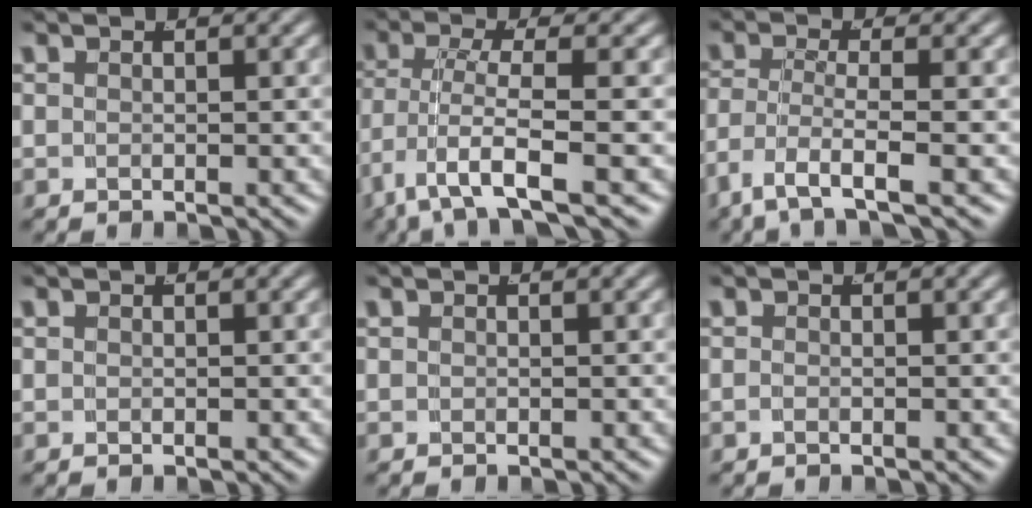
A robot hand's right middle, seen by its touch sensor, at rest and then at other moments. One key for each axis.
{"total": 5.0, "fx": -2.7, "fy": 1.4, "fz": 4.0, "tx": -0.102, "ty": -0.035, "tz": -0.023}
{"total": 3.8, "fx": -2.1, "fy": 1.2, "fz": 3.0, "tx": -0.084, "ty": -0.037, "tz": -0.018}
{"total": 0.0}
{"total": 0.0}
{"total": 0.6, "fx": -0.4, "fy": -0.4, "fz": 0.2, "tx": -0.005, "ty": -0.006, "tz": -0.003}